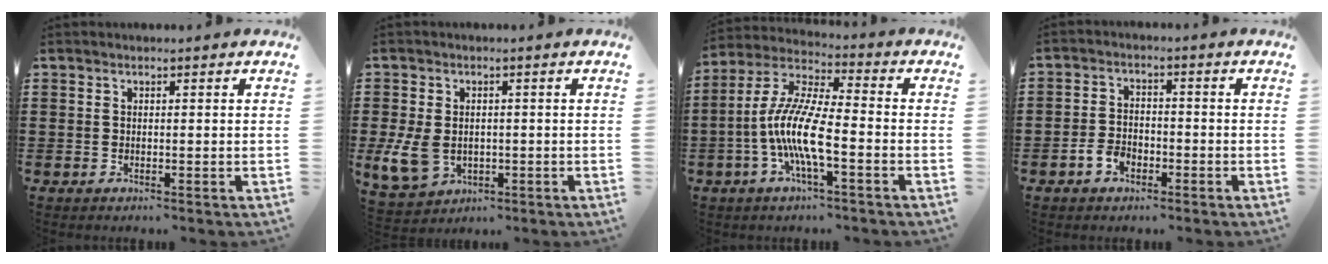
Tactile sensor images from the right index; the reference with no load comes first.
{"total": 5.6, "force": [-0.9, 4.3, 3.4], "torque": [-0.101, -0.003, -0.021]}
{"total": 10.4, "force": [-3.4, 2.0, 9.7], "torque": [-0.218, -0.019, -0.069]}
{"total": 3.2, "force": [-1.9, 2.0, 1.6], "torque": [-0.038, 0.004, -0.040]}